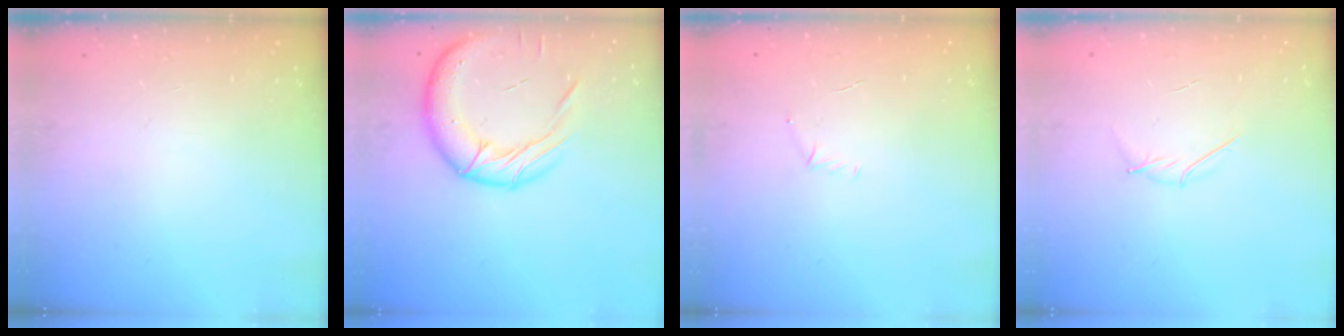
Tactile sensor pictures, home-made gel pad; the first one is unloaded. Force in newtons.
{"total": 18.1, "press": 17.9, "slide": 2.6}
{"total": 4.7, "press": 4.5, "slide": 1.3}
{"total": 3.6, "press": 3.5, "slide": 0.9}